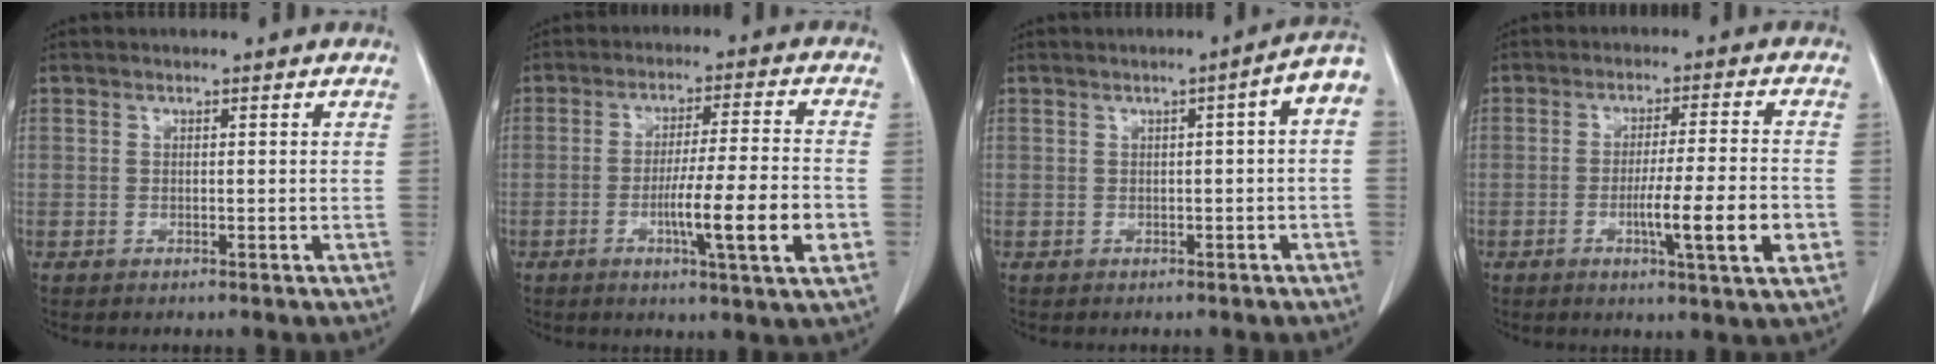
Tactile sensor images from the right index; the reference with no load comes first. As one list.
[{"total": 11.9, "force": [-3.5, -0.4, 11.4], "torque": [-0.185, -0.012, -0.061]}, {"total": 4.3, "force": [0.3, 0.3, 4.3], "torque": [-0.050, 0.013, 0.001]}, {"total": 10.4, "force": [-3.0, -0.2, 9.9], "torque": [-0.154, -0.015, -0.050]}]